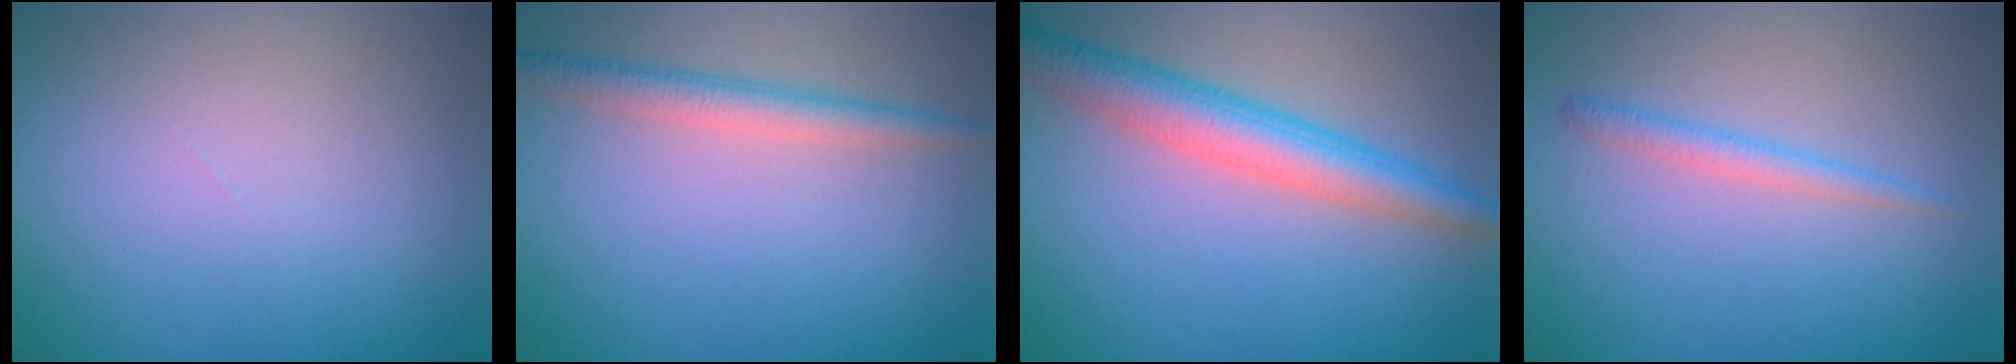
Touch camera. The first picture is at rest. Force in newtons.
{"total": 2.6, "press": 2.6, "slide": 0.1}
{"total": 5.2, "press": 5.2, "slide": 0.1}
{"total": 1.5, "press": 1.5, "slide": 0.1}